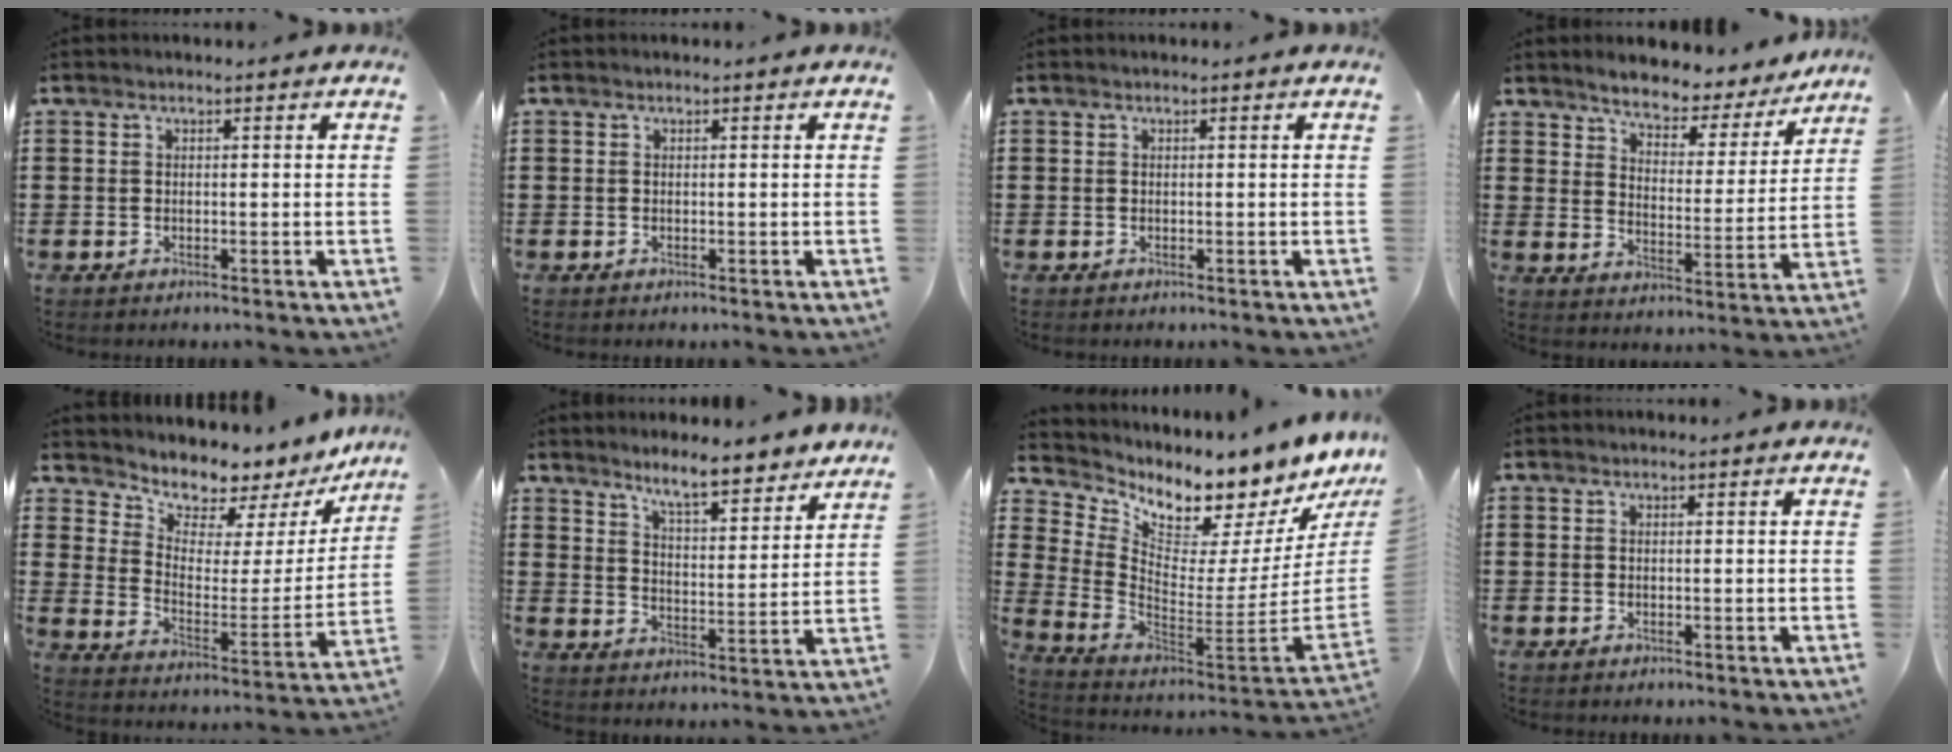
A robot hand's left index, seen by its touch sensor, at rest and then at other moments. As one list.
[{"total": 0.0}, {"total": 0.0}, {"total": 4.8, "force": [4.7, 0.8, 0.9], "torque": [-0.038, -0.036, 0.073]}, {"total": 6.2, "force": [5.8, 2.2, 0.0], "torque": [-0.027, -0.061, 0.096]}, {"total": 6.9, "force": [6.4, 0.4, 2.6], "torque": [-0.057, -0.038, 0.110]}, {"total": 5.1, "force": [4.9, 0.9, 0.9], "torque": [-0.055, -0.075, 0.077]}, {"total": 0.0}]